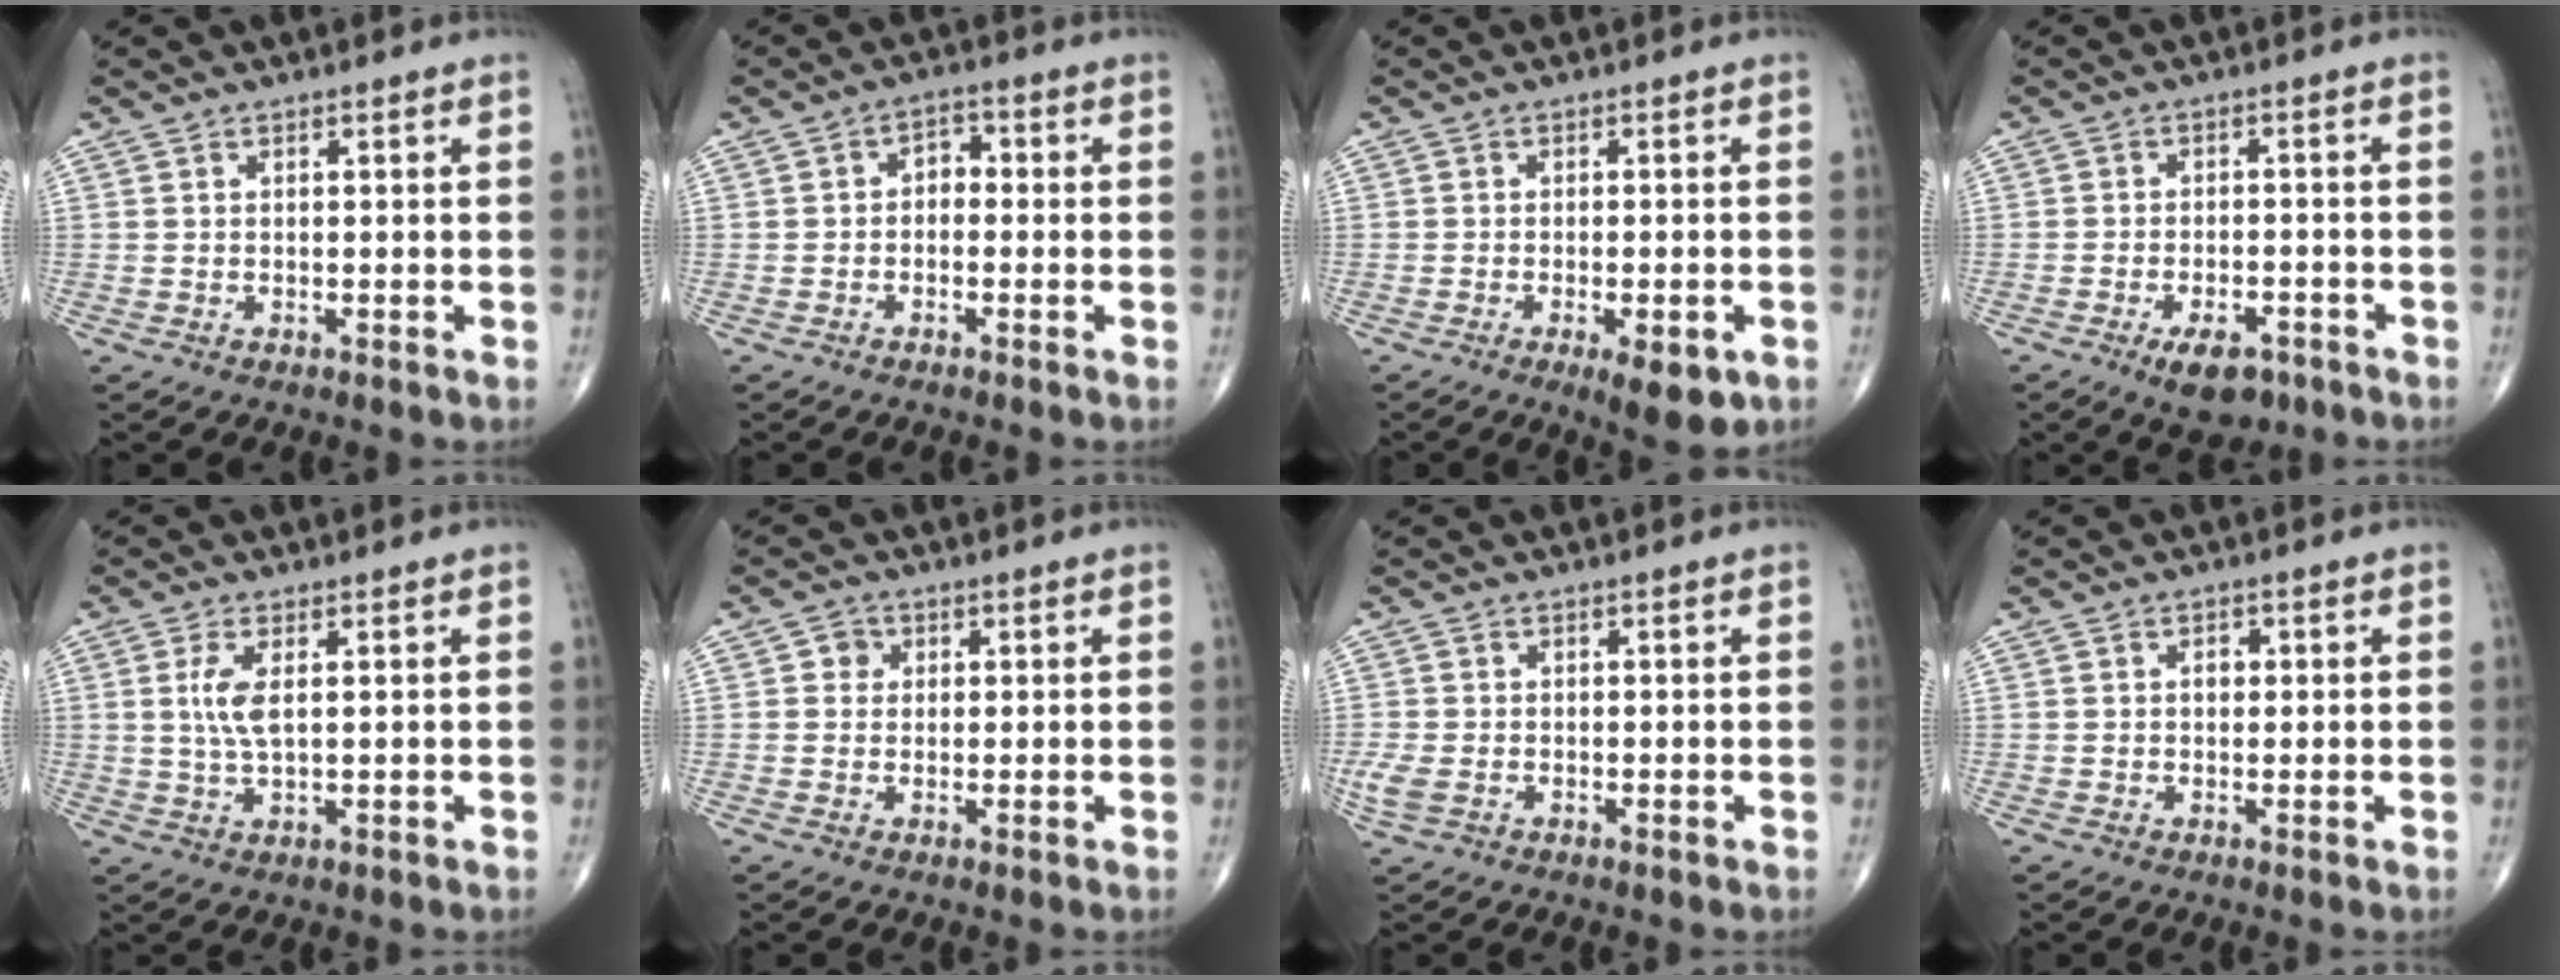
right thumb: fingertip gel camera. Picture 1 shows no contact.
{"total": 3.1, "force": [-0.5, 2.2, 2.0], "torque": [-0.009, 0.016, -0.023]}
{"total": 6.9, "force": [-2.9, 2.3, 5.8], "torque": [-0.078, -0.001, -0.034]}
{"total": 6.8, "force": [-4.0, 3.3, 4.5], "torque": [-0.062, 0.013, -0.059]}
{"total": 4.9, "force": [1.1, 1.8, 4.4], "torque": [-0.102, -0.005, 0.025]}
{"total": 2.3, "force": [0.5, 2.2, 0.7], "torque": [0.002, 0.002, 0.002]}
{"total": 2.9, "force": [-0.8, 1.9, 2.0], "torque": [-0.062, 0.002, -0.015]}
{"total": 1.6, "force": [0.2, 1.2, 1.0], "torque": [-0.008, 0.003, 0.000]}